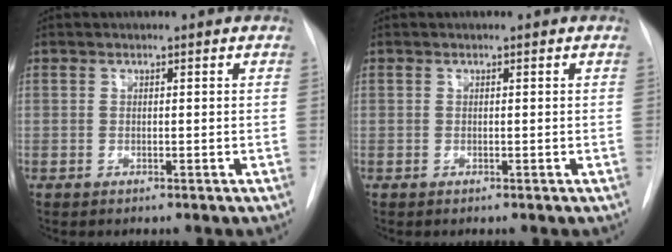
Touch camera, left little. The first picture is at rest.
{"total": 0.0}